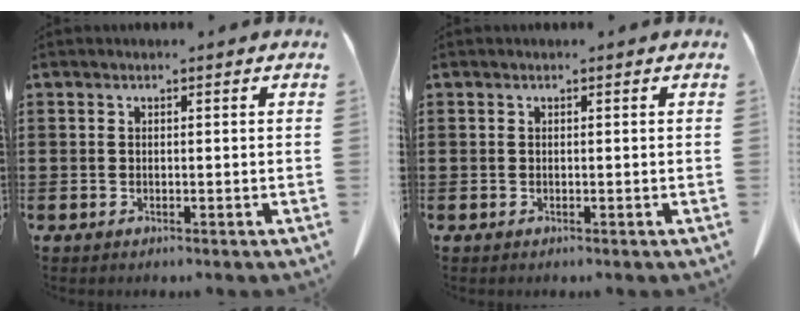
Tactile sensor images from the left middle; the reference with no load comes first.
{"total": 0.0}